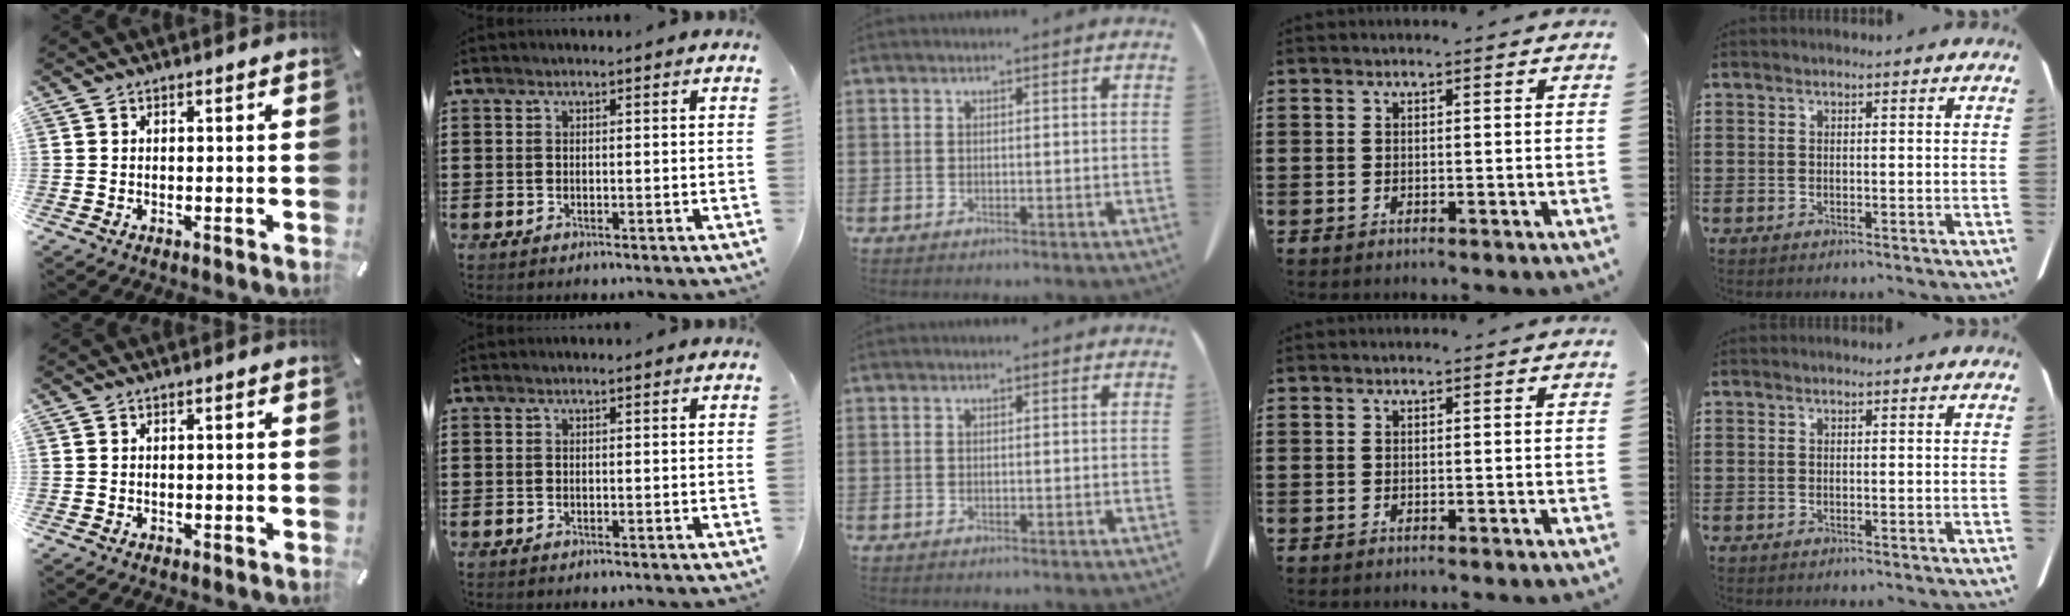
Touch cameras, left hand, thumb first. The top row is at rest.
{}